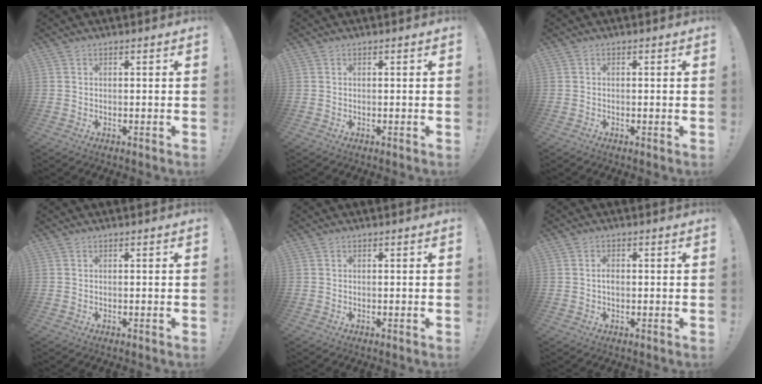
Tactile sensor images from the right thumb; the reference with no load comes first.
{"total": 0.0}
{"total": 0.6, "force": [-0.5, -0.1, 0.4], "torque": [-0.009, 0.001, -0.008]}
{"total": 0.0}
{"total": 0.0}
{"total": 1.5, "force": [-0.3, 1.2, 0.9], "torque": [-0.017, 0.005, -0.006]}